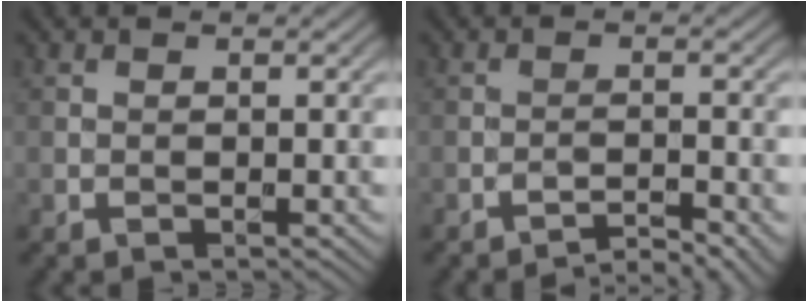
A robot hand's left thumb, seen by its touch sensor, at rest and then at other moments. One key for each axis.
{"total": 3.7, "fx": -3.0, "fy": 0.4, "fz": 2.1, "tx": -0.028, "ty": 0.009, "tz": -0.049}